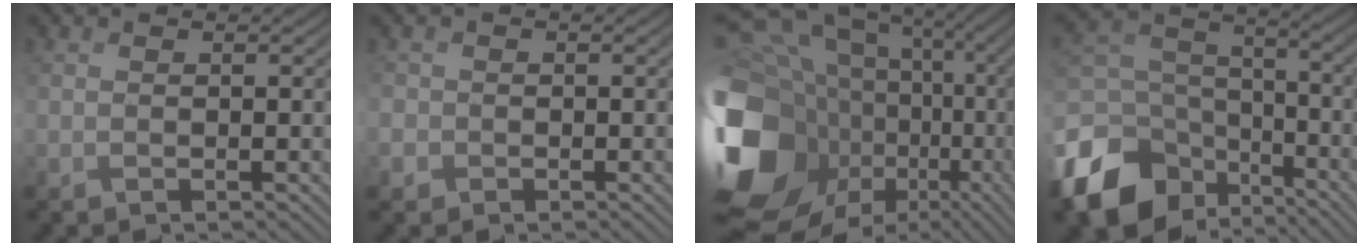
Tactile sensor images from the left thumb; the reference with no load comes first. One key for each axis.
{"total": 2.1, "fx": -0.6, "fy": 2.0, "fz": 0.2, "tx": -0.009, "ty": -0.004, "tz": -0.015}
{"total": 21.4, "fx": -3.1, "fy": 16.6, "fz": 13.2, "tx": -0.334, "ty": -0.022, "tz": -0.026}
{"total": 15.7, "fx": -8.5, "fy": 10.8, "fz": 7.6, "tx": -0.230, "ty": -0.040, "tz": -0.150}